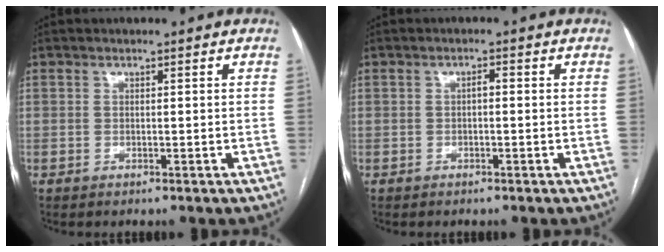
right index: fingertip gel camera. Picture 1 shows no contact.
{"total": 1.0, "force": [-0.1, 0.4, 0.9], "torque": [-0.015, 0.004, -0.003]}